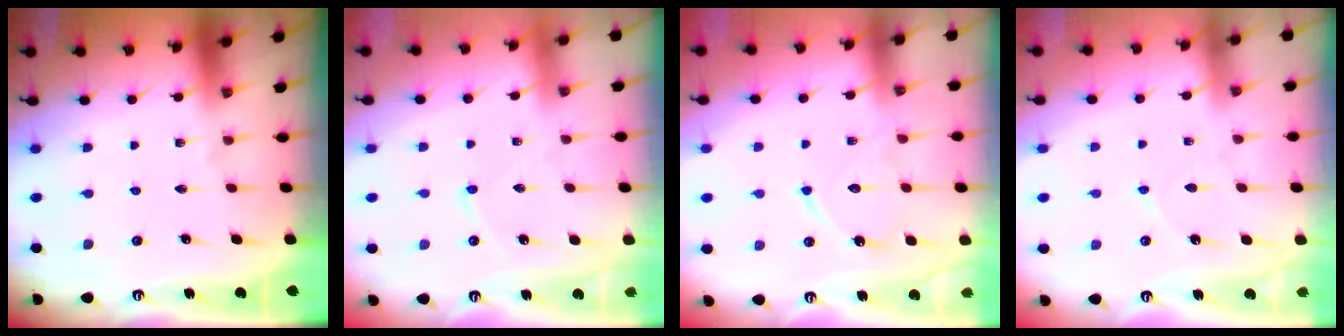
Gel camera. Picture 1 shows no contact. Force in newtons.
{"total": 2.9, "press": 2.9, "slide": 0.3}
{"total": 11.6, "press": 11.5, "slide": 1.0}
{"total": 3.2, "press": 3.1, "slide": 0.4}